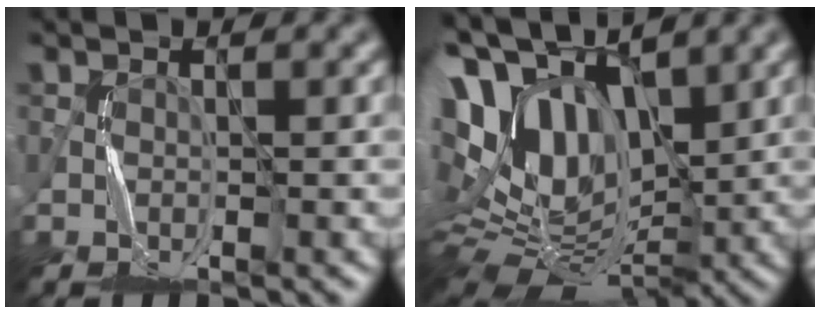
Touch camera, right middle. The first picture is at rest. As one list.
[{"total": 14.5, "force": [3.7, 9.0, 10.8], "torque": [-0.201, 0.020, 0.078]}]